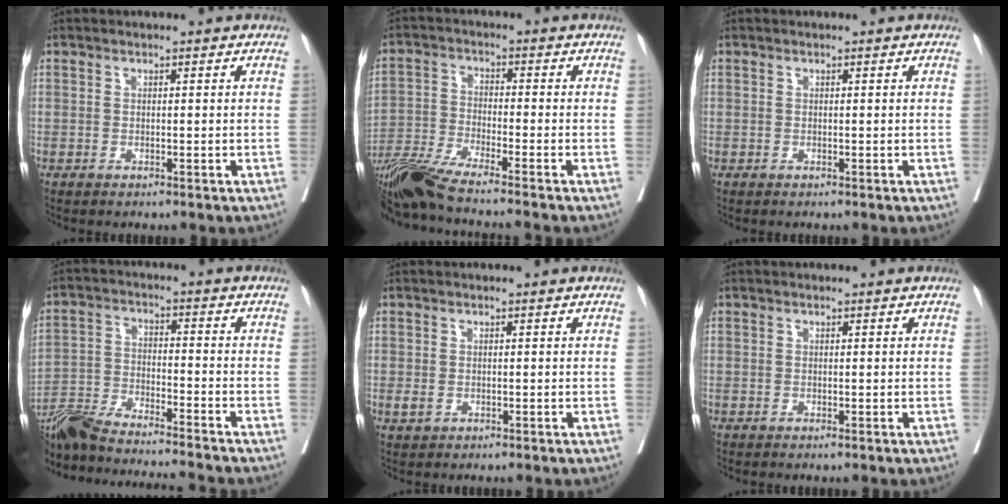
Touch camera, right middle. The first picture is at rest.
{"total": 12.7, "force": [-11.0, -1.5, 6.3], "torque": [-0.111, -0.030, -0.194]}
{"total": 0.0}
{"total": 17.4, "force": [-16.0, -0.2, 6.7], "torque": [-0.124, -0.018, -0.268]}
{"total": 1.1, "force": [-0.3, 0.8, 0.7], "torque": [-0.017, -0.001, 0.000]}
{"total": 0.0}